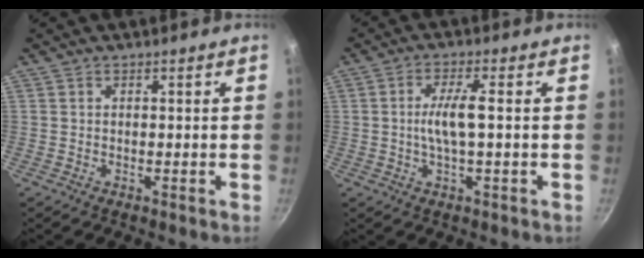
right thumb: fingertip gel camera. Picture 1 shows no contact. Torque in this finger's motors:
{"motor_torque": [-0.30, 0.51, 0.92, -0.11, 0.02]}